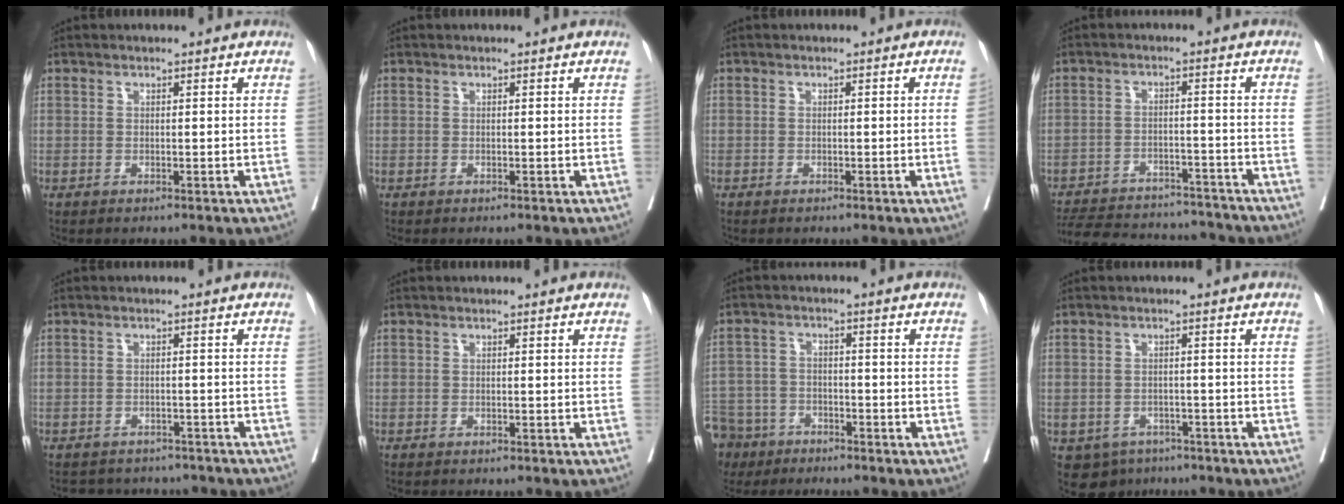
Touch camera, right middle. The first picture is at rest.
{"total": 0.0}
{"total": 1.0, "force": [0.0, -0.3, 0.9], "torque": [-0.015, 0.001, 0.001]}
{"total": 18.9, "force": [-17.5, 4.7, 5.6], "torque": [-0.135, -0.004, -0.243]}
{"total": 11.2, "force": [-10.2, 3.9, 2.5], "torque": [-0.047, 0.010, -0.114]}
{"total": 1.1, "force": [-1.0, 0.0, 0.5], "torque": [-0.003, 0.000, -0.015]}
{"total": 12.5, "force": [-9.3, 7.8, 3.1], "torque": [-0.115, -0.002, -0.160]}
{"total": 5.4, "force": [-3.7, 3.9, 1.0], "torque": [-0.013, 0.005, -0.050]}